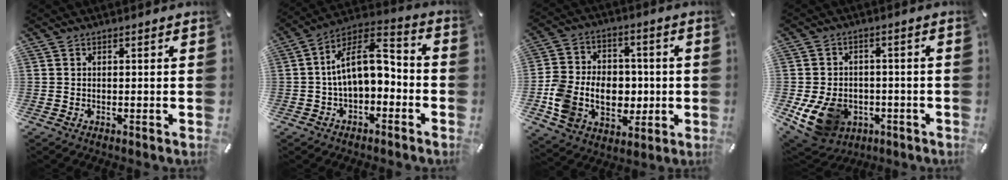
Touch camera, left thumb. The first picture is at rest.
{"total": 12.8, "force": [0.4, 7.8, 10.2], "torque": [-0.185, 0.003, 0.008]}
{"total": 14.4, "force": [-2.4, 11.4, 8.3], "torque": [-0.174, 0.017, -0.035]}
{"total": 12.3, "force": [-4.2, 9.6, 6.4], "torque": [-0.134, 0.017, -0.068]}